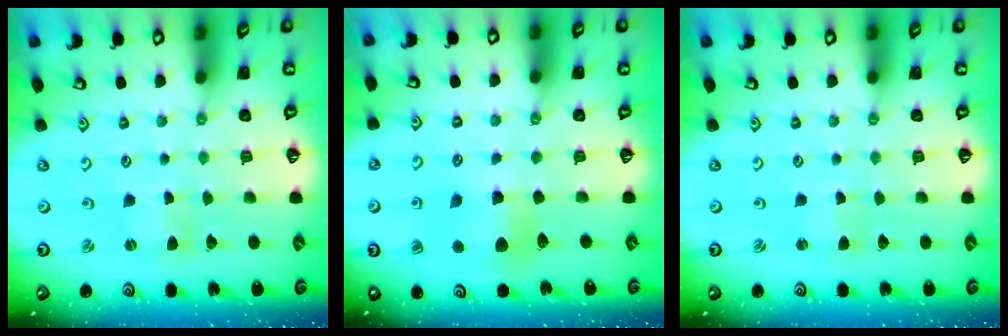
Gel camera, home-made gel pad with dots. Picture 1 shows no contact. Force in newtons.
{"total": 7.4, "press": 7.4, "slide": 0.4}
{"total": 1.5, "press": 1.4, "slide": 0.3}